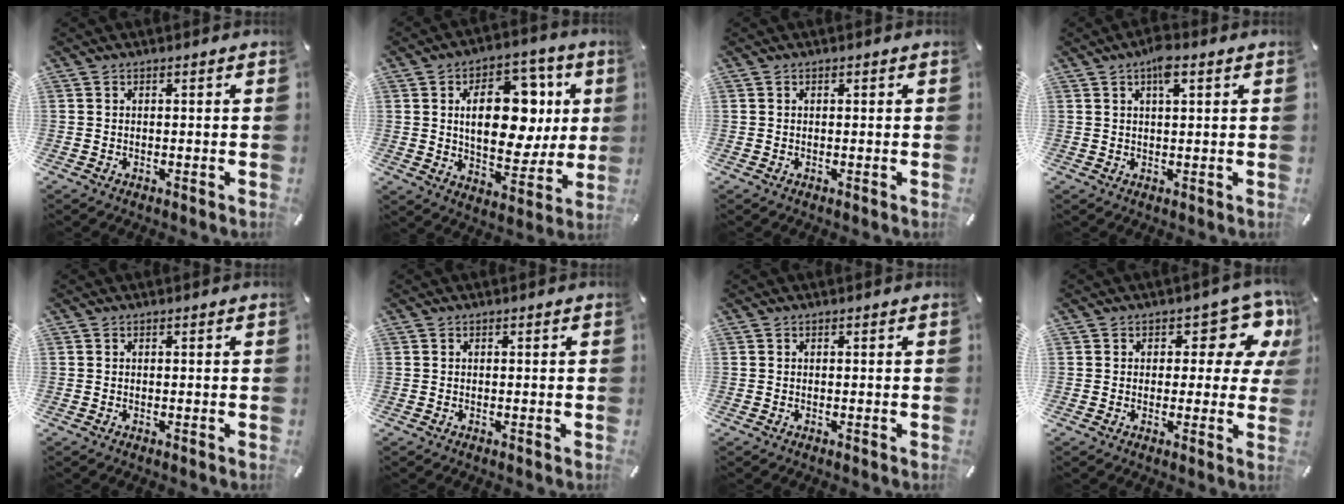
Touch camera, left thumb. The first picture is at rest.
{"total": 18.6, "force": [4.0, 12.1, 13.5], "torque": [-0.187, -0.006, 0.069]}
{"total": 0.0}
{"total": 4.5, "force": [2.3, 1.5, 3.6], "torque": [-0.071, 0.004, 0.037]}
{"total": 0.0}
{"total": 0.0}
{"total": 0.0}
{"total": 10.7, "force": [5.2, 5.8, 7.3], "torque": [-0.084, -0.035, 0.088]}